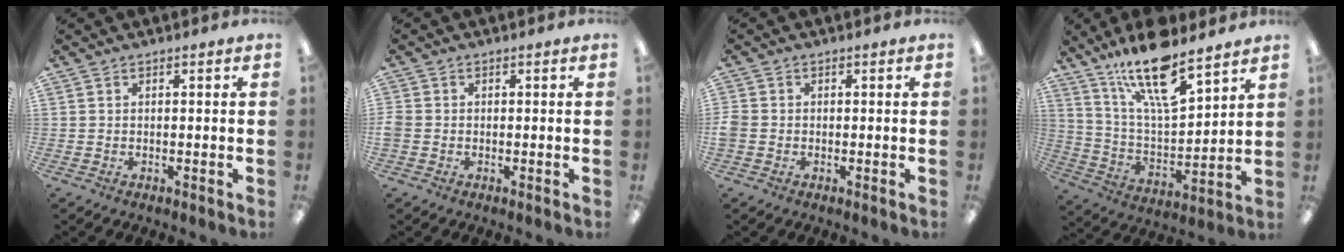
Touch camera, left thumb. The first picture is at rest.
{"total": 1.9, "force": [-0.4, 1.7, 0.9], "torque": [-0.014, 0.004, -0.007]}
{"total": 2.3, "force": [-0.5, 1.9, 1.1], "torque": [-0.016, 0.006, -0.009]}
{"total": 18.5, "force": [13.3, 5.7, 11.5], "torque": [-0.203, -0.076, 0.226]}